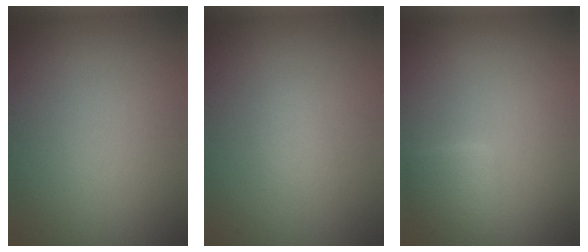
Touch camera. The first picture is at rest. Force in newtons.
{"total": 0.9, "press": 0.9, "slide": 0.1}
{"total": 2.2, "press": 2.2, "slide": 0.1}